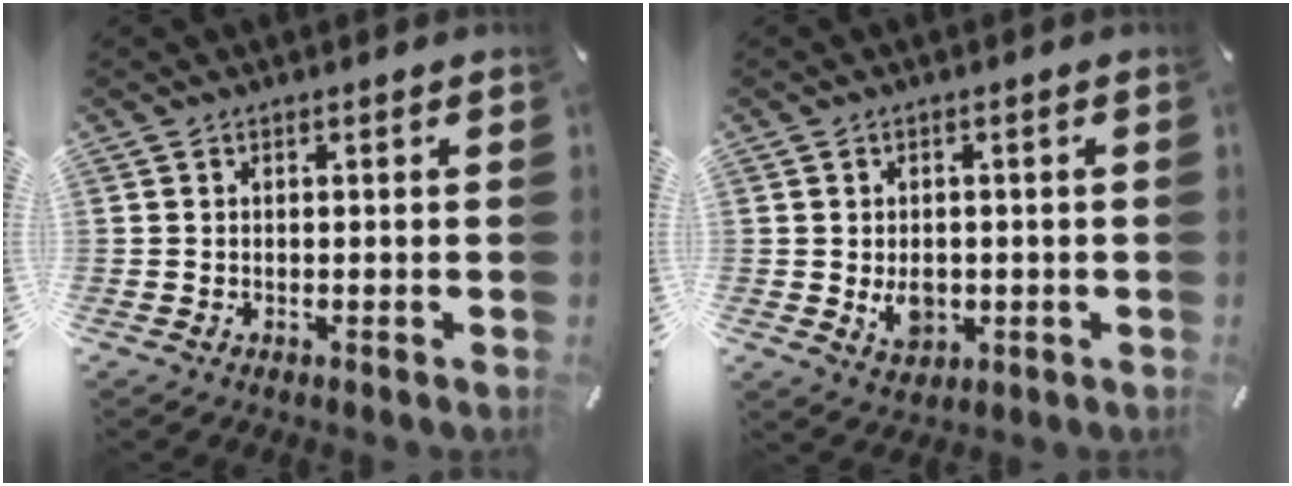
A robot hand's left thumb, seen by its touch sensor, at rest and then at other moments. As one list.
[{"total": 5.2, "force": [-0.7, 4.0, 3.2], "torque": [-0.037, -0.005, -0.013]}]